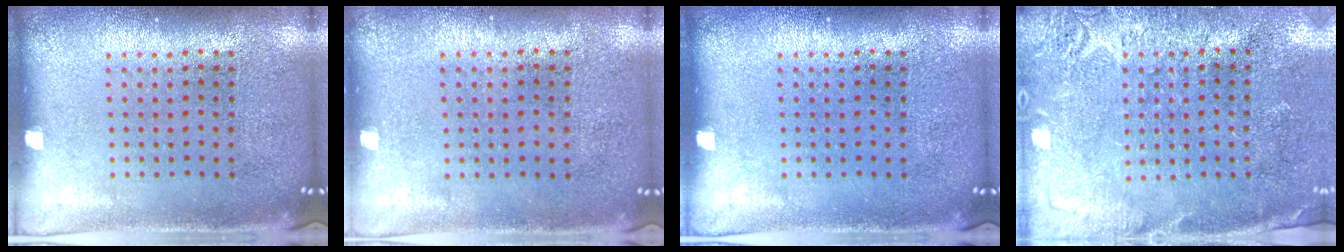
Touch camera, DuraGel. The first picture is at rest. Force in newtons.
{"total": 0.0}
{"total": 0.0}
{"total": 2.8, "press": 2.6, "slide": 0.9}